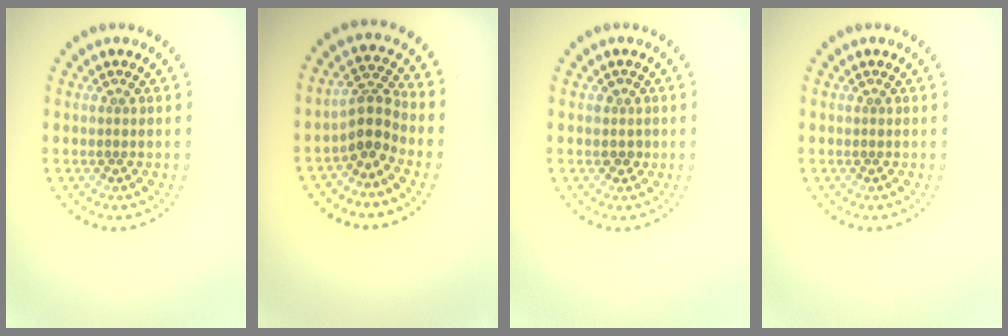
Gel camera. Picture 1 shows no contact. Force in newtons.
{"total": 3.0, "press": 2.3, "slide": 2.0}
{"total": 1.1, "press": 0.9, "slide": 0.5}
{"total": 0.0}